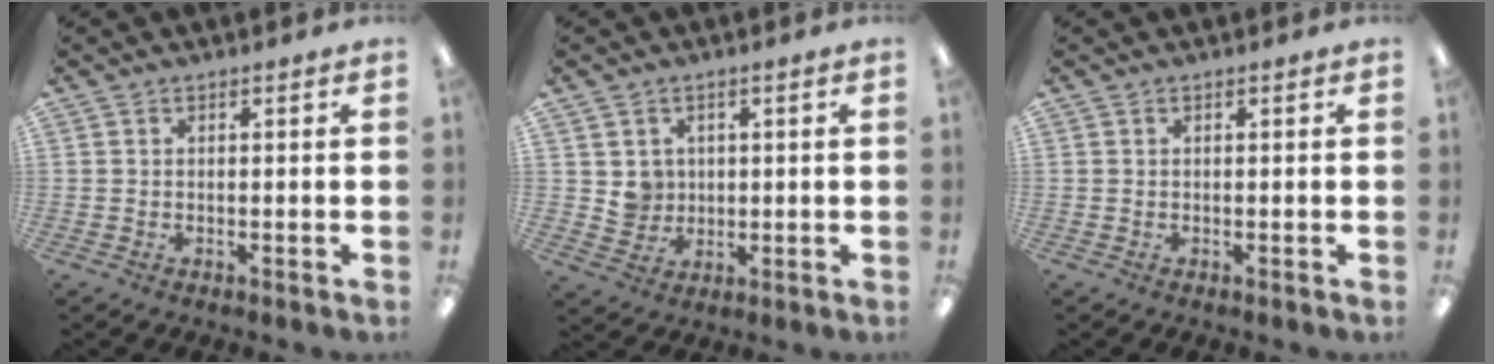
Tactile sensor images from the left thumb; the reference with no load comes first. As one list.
[{"total": 4.6, "force": [1.5, 4.4, 0.3], "torque": [0.001, -0.004, 0.025]}, {"total": 0.0}]